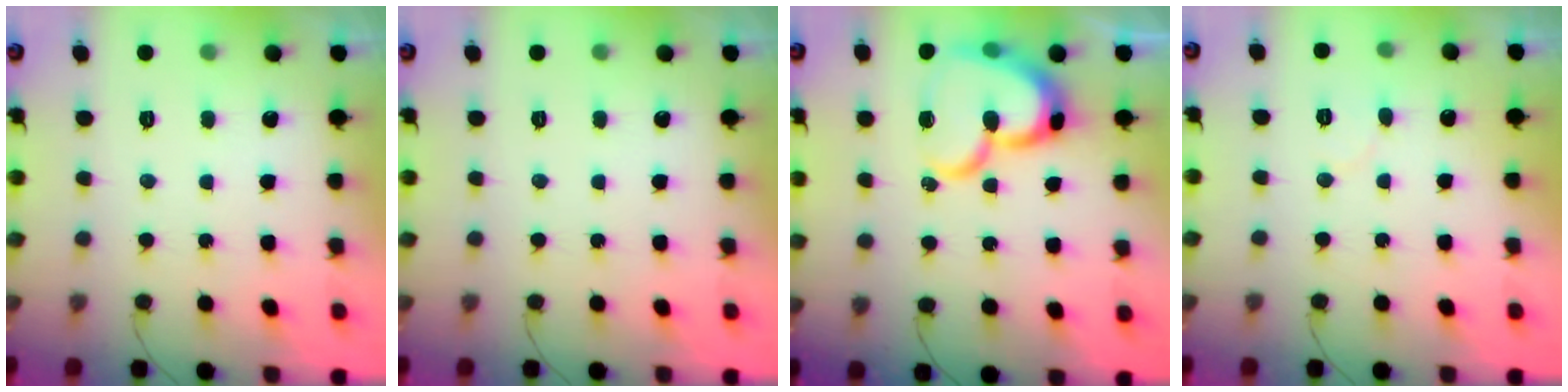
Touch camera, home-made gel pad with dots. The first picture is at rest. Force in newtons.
{"total": 0.0}
{"total": 17.7, "press": 17.7, "slide": 1.7}
{"total": 3.6, "press": 3.6, "slide": 0.4}